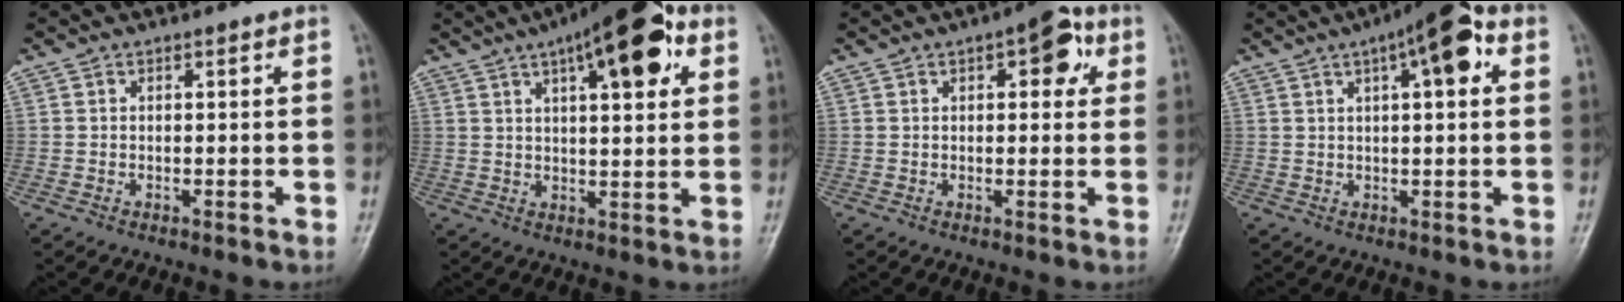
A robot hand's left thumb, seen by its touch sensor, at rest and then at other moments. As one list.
[{"total": 15.6, "force": [7.2, 5.4, 12.7], "torque": [-0.155, -0.001, 0.098]}, {"total": 6.7, "force": [2.6, 3.2, 5.3], "torque": [-0.041, 0.001, 0.023]}, {"total": 10.1, "force": [3.8, 3.1, 8.8], "torque": [-0.118, 0.017, 0.049]}]